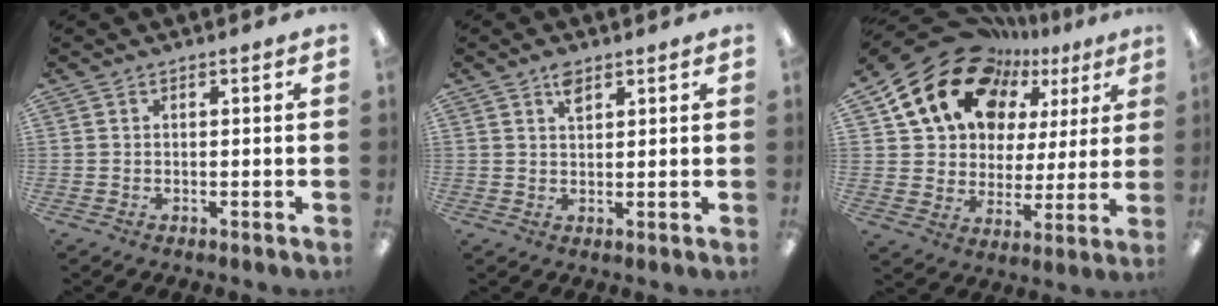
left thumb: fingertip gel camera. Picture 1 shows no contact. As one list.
[{"total": 3.0, "force": [2.0, 1.4, 1.8], "torque": [-0.033, -0.002, 0.034]}, {"total": 20.8, "force": [13.0, 14.3, 7.7], "torque": [-0.149, -0.073, 0.248]}]